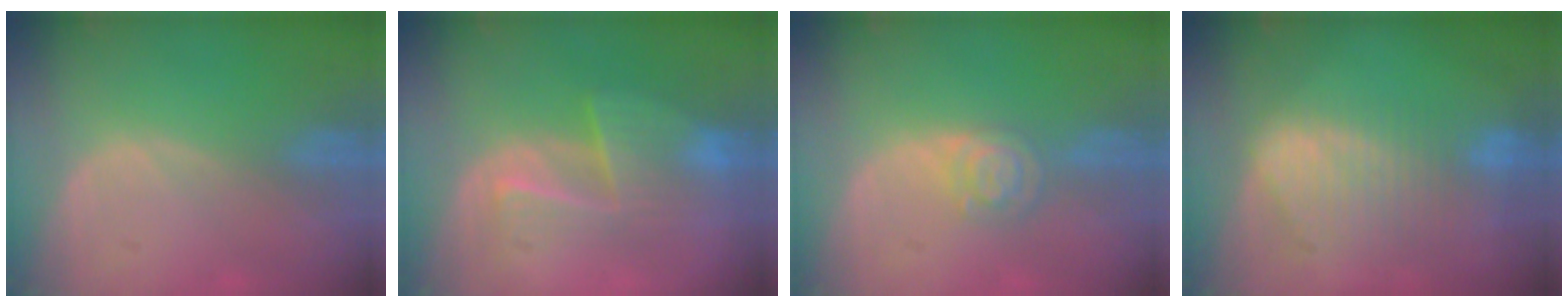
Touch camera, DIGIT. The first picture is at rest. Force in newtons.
{"total": 6.8, "press": 6.8, "slide": 0.4}
{"total": 4.7, "press": 4.1, "slide": 2.3}
{"total": 9.1, "press": 8.1, "slide": 4.3}